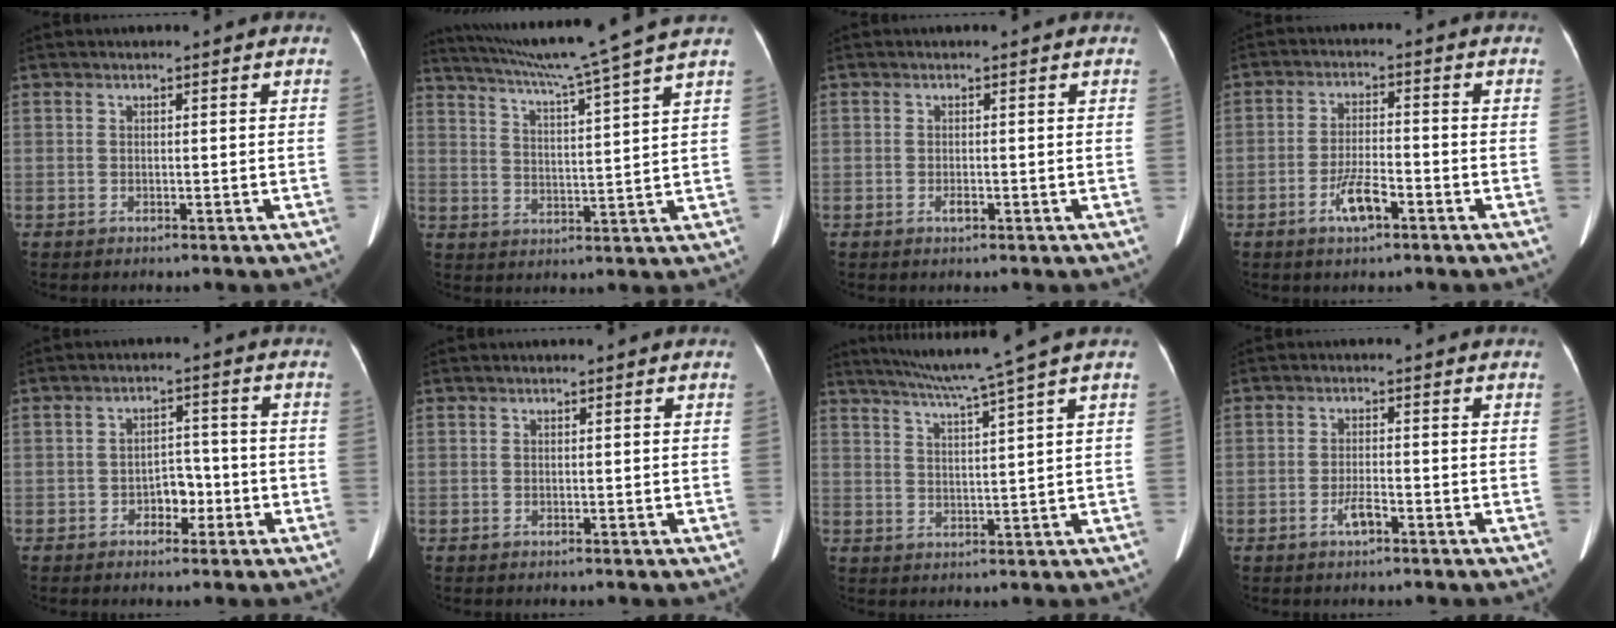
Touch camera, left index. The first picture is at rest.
{"total": 14.7, "force": [12.4, -3.0, 7.3], "torque": [-0.129, -0.018, 0.181]}
{"total": 0.9, "force": [-0.5, 0.3, 0.6], "torque": [-0.015, -0.001, -0.009]}
{"total": 5.2, "force": [-2.9, 1.3, 4.1], "torque": [-0.084, 0.000, -0.054]}
{"total": 4.0, "force": [-1.9, 2.6, 2.5], "torque": [-0.033, 0.016, -0.032]}
{"total": 0.0}
{"total": 8.4, "force": [6.5, -2.5, 4.6], "torque": [-0.078, -0.005, 0.106]}
{"total": 2.5, "force": [-1.5, 0.5, 1.8], "torque": [-0.039, 0.000, -0.030]}